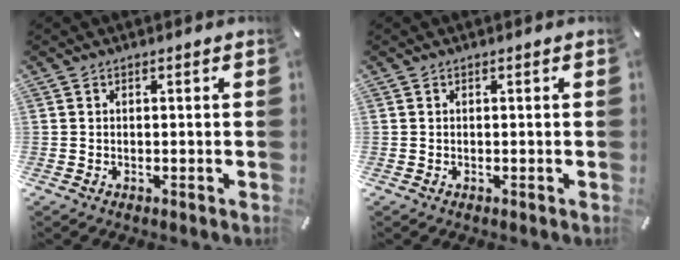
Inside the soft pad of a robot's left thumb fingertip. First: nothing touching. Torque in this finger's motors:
{"motor_torque": [-0.02, 0.00, 0.00, 0.00, 0.00]}